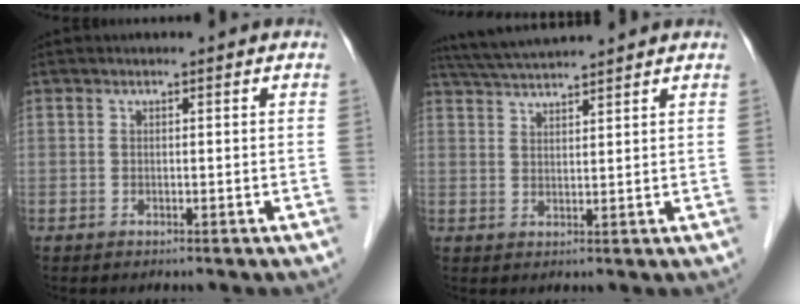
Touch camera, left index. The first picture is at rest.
{"total": 7.3, "force": [6.8, -0.6, 2.6], "torque": [-0.053, 0.028, 0.116]}